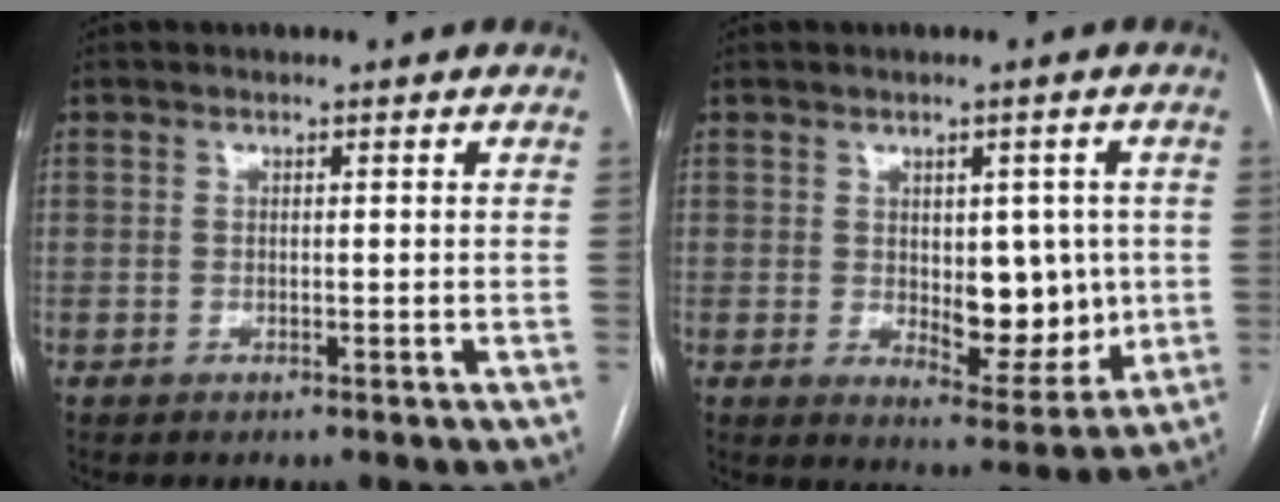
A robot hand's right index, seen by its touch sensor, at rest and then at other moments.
{"total": 9.0, "force": [0.1, 4.5, 7.8], "torque": [-0.093, 0.000, 0.020]}